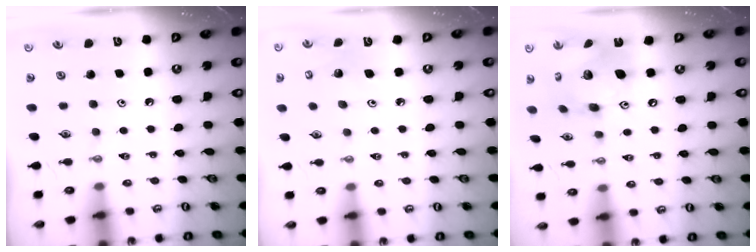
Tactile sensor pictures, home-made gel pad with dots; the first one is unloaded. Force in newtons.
{"total": 4.6, "press": 4.2, "slide": 1.7}
{"total": 16.5, "press": 16.4, "slide": 1.8}